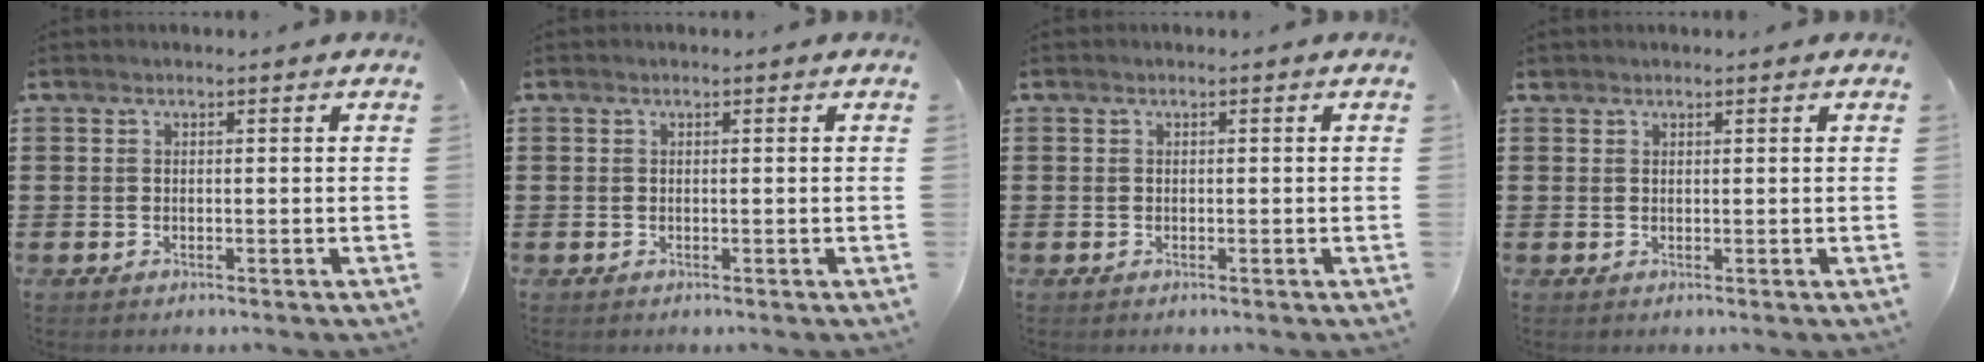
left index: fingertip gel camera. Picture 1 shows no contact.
{"total": 0.0}
{"total": 0.0}
{"total": 0.8, "force": [0.8, 0.3, 0.1], "torque": [-0.003, 0.003, 0.015]}